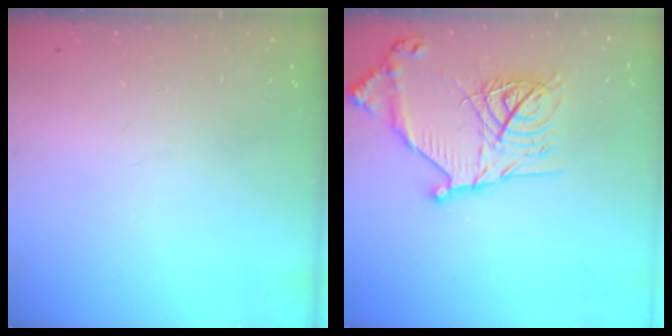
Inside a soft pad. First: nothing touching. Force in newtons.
{"total": 18.2, "press": 18.2, "slide": 1.1}